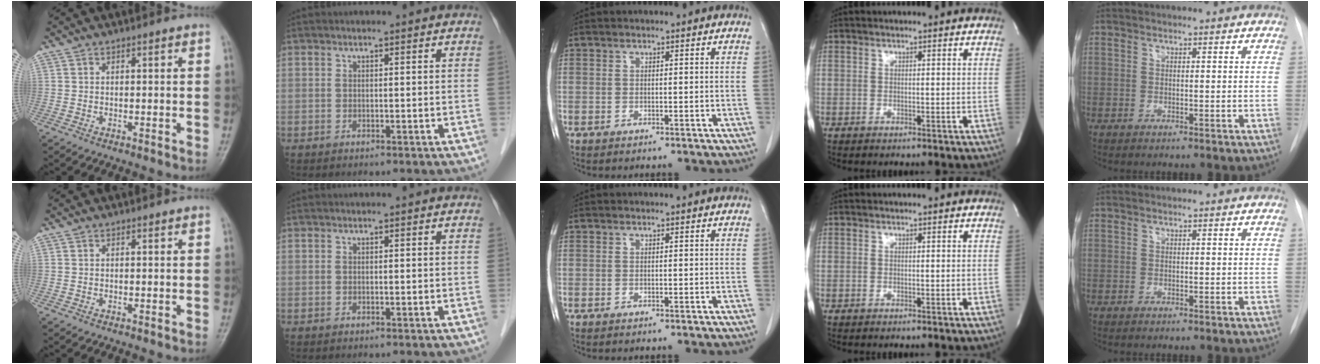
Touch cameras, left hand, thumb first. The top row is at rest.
{}